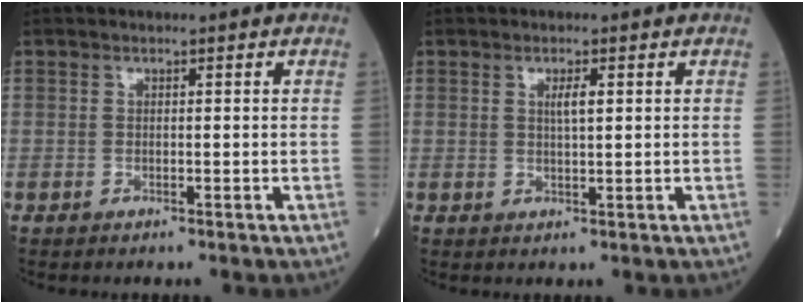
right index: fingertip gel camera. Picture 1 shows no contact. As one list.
[{"total": 2.0, "force": [0.7, 0.3, 1.9], "torque": [-0.034, -0.001, 0.011]}]